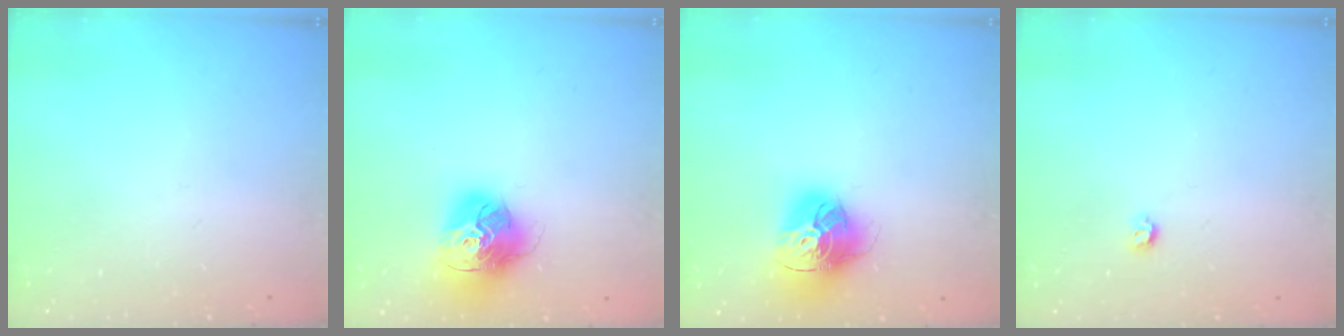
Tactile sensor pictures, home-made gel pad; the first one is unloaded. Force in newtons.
{"total": 16.1, "press": 16.0, "slide": 1.6}
{"total": 17.0, "press": 16.9, "slide": 1.7}
{"total": 3.5, "press": 3.5, "slide": 0.5}